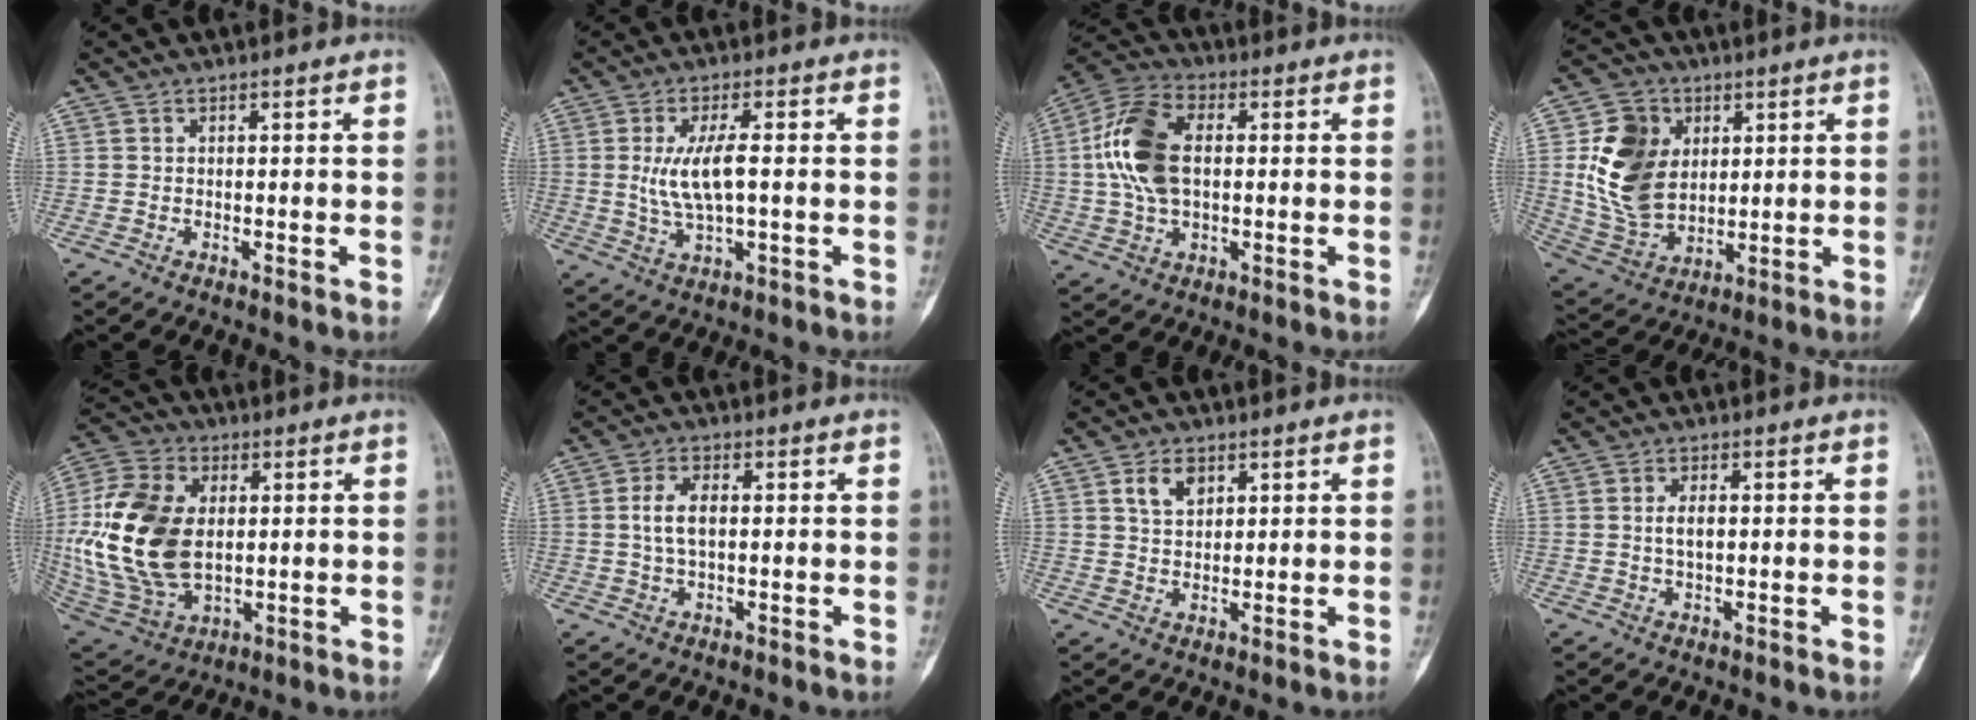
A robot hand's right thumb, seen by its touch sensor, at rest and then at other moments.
{"total": 7.8, "force": [0.4, 2.5, 7.4], "torque": [-0.157, 0.001, 0.011]}
{"total": 13.6, "force": [1.3, 8.0, 10.9], "torque": [-0.222, 0.019, 0.021]}
{"total": 15.2, "force": [3.0, 11.3, 9.8], "torque": [-0.151, -0.012, 0.068]}
{"total": 22.0, "force": [0.9, 14.1, 16.9], "torque": [-0.349, -0.010, 0.027]}
{"total": 4.7, "force": [0.3, 2.3, 4.1], "torque": [-0.085, 0.004, 0.006]}
{"total": 4.5, "force": [2.1, 3.0, 2.7], "torque": [-0.036, -0.009, 0.040]}
{"total": 2.8, "force": [0.2, 1.3, 2.5], "torque": [-0.045, -0.001, 0.004]}